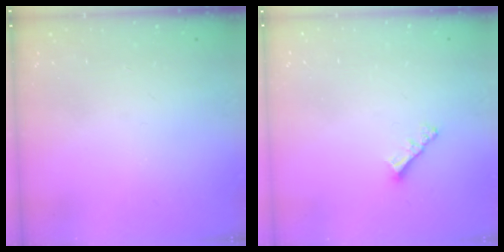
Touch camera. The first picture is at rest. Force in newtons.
{"total": 2.9, "press": 2.9, "slide": 0.3}